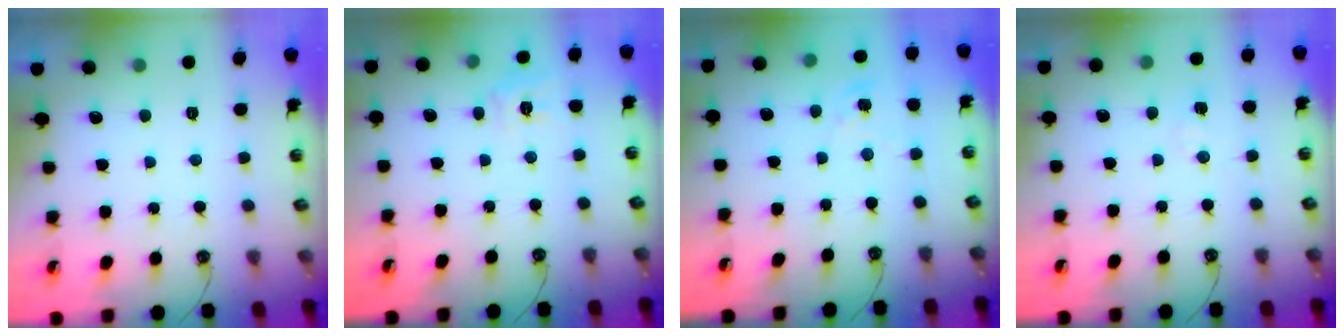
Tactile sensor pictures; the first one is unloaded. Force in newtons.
{"total": 6.8, "press": 6.8, "slide": 0.5}
{"total": 1.6, "press": 1.6, "slide": 0.2}
{"total": 4.0, "press": 3.9, "slide": 0.5}